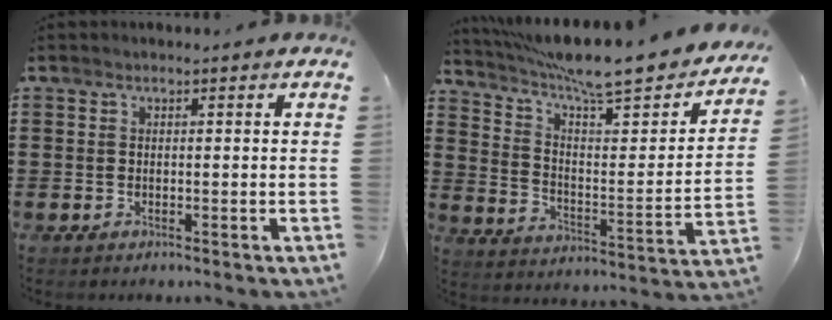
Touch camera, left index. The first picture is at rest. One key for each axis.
{"total": 9.3, "fx": 8.0, "fy": 0.8, "fz": 4.7, "tx": -0.111, "ty": -0.063, "tz": 0.128}